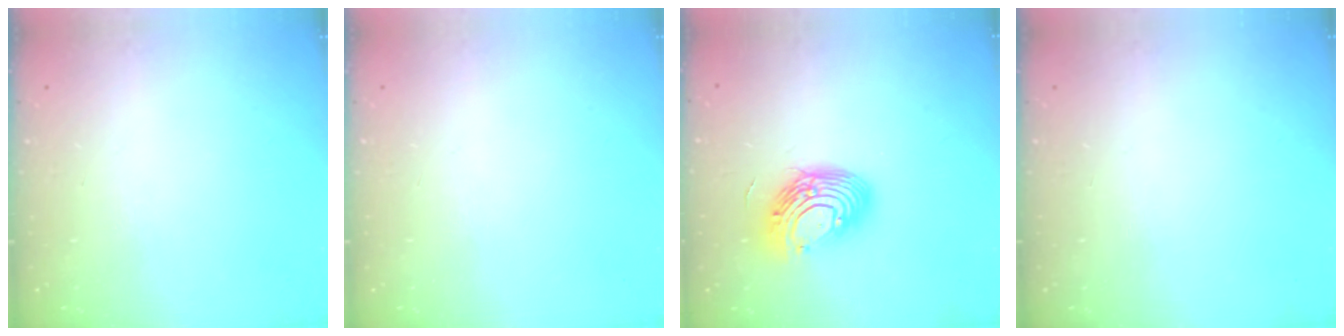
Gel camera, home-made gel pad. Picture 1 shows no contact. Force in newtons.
{"total": 0.0}
{"total": 12.4, "press": 12.3, "slide": 1.8}
{"total": 0.0}